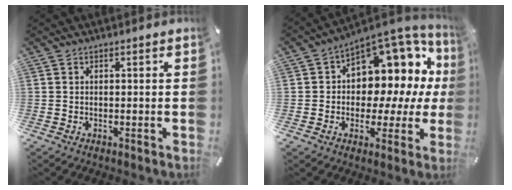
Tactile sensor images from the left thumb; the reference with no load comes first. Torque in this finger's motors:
{"motor_torque": [2.35, 2.35, 0.51, 0.00, 0.14]}